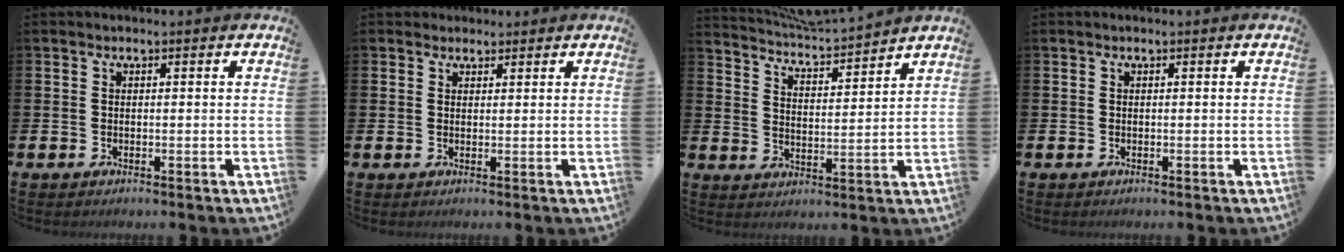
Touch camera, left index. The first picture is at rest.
{"total": 1.7, "force": [1.5, 0.8, 0.0], "torque": [0.015, -0.004, 0.024]}
{"total": 5.0, "force": [5.0, -0.3, 0.2], "torque": [-0.027, -0.045, 0.085]}
{"total": 0.0}